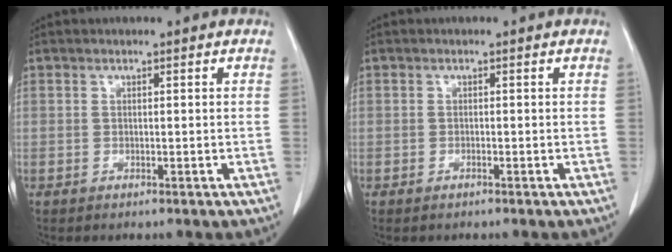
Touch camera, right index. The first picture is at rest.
{"total": 0.5, "force": [-0.4, 0.1, 0.3], "torque": [-0.008, -0.001, -0.007]}